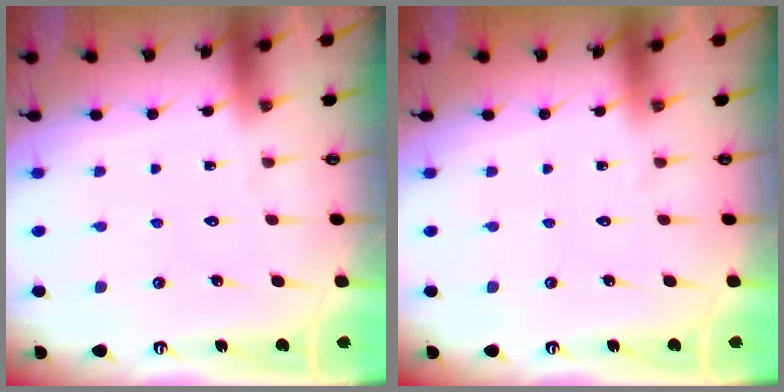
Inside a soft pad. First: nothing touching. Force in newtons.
{"total": 0.0}